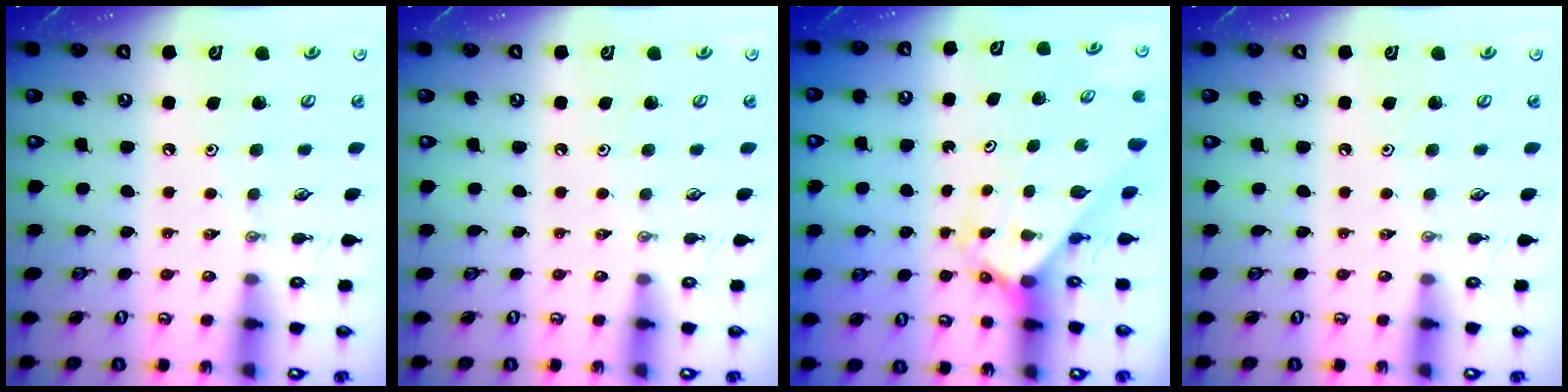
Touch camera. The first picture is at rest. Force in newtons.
{"total": 0.0}
{"total": 2.3, "press": 2.3, "slide": 0.2}
{"total": 0.0}